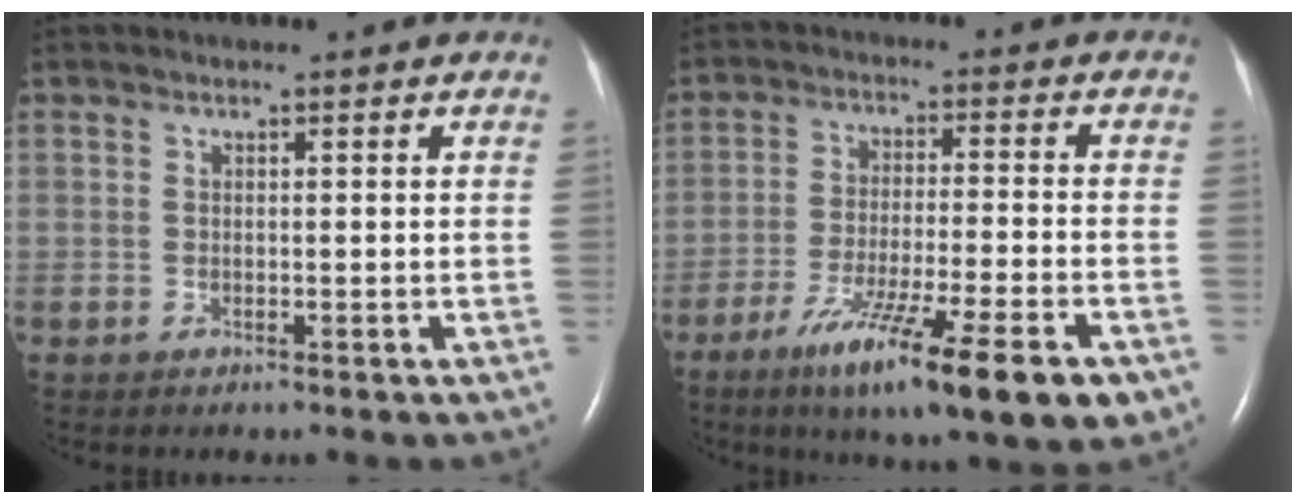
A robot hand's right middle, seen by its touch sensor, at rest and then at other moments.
{"total": 16.4, "force": [-9.5, 1.4, 13.3], "torque": [-0.180, -0.038, -0.151]}